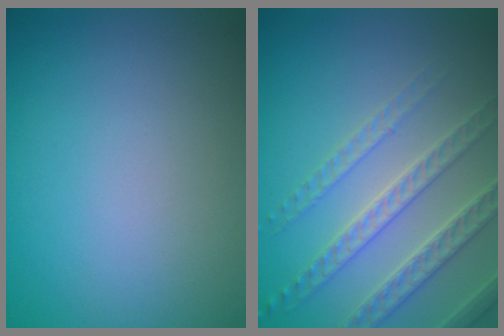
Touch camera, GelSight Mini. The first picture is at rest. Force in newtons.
{"total": 3.9, "press": 3.7, "slide": 1.1}